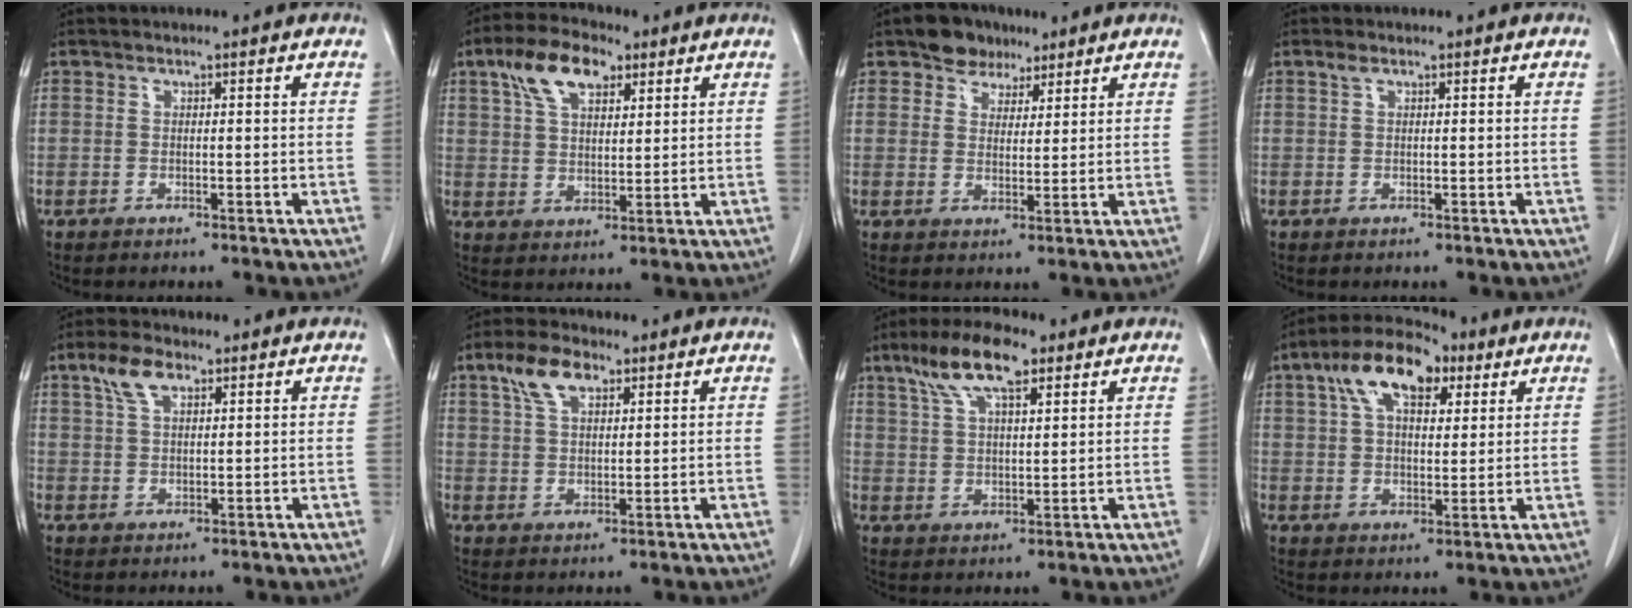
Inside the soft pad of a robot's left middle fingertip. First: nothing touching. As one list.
[{"total": 9.1, "force": [5.0, 4.3, 6.2], "torque": [-0.122, 0.023, 0.094]}, {"total": 5.2, "force": [3.7, 3.4, 1.4], "torque": [-0.022, 0.012, 0.064]}, {"total": 0.7, "force": [0.5, 0.3, 0.4], "torque": [-0.011, 0.008, 0.009]}, {"total": 4.9, "force": [2.8, 2.2, 3.4], "torque": [-0.074, 0.013, 0.056]}, {"total": 6.2, "force": [3.5, 2.8, 4.2], "torque": [-0.087, 0.015, 0.068]}, {"total": 9.8, "force": [6.0, 2.9, 7.2], "torque": [-0.140, 0.020, 0.110]}, {"total": 11.9, "force": [5.8, 5.7, 8.8], "torque": [-0.158, 0.035, 0.098]}]